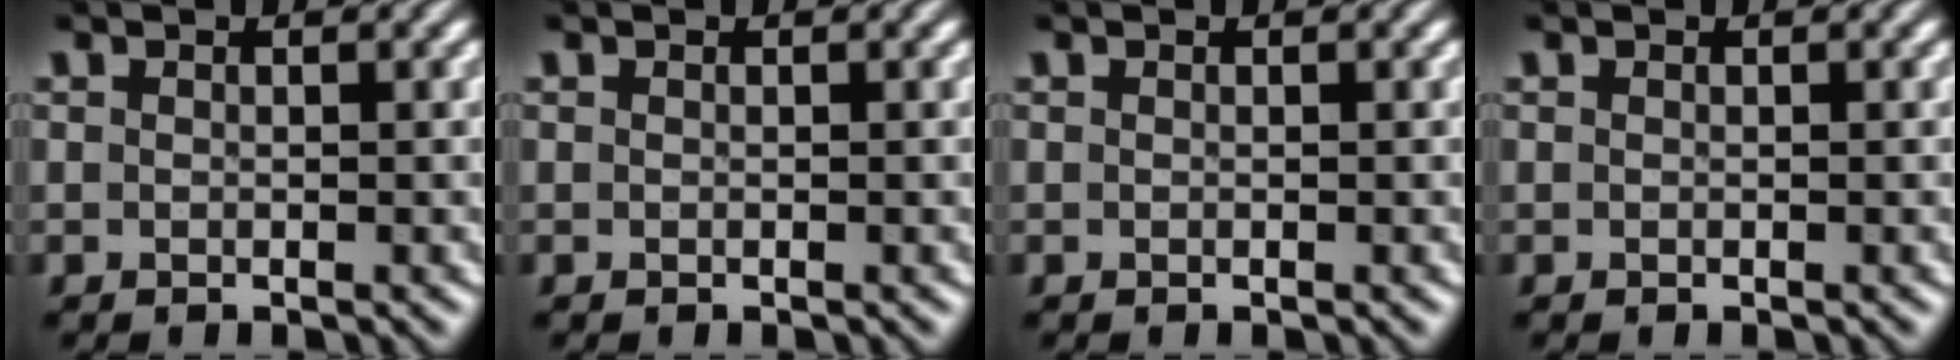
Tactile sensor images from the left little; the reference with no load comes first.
{"total": 0.0}
{"total": 0.0}
{"total": 0.0}